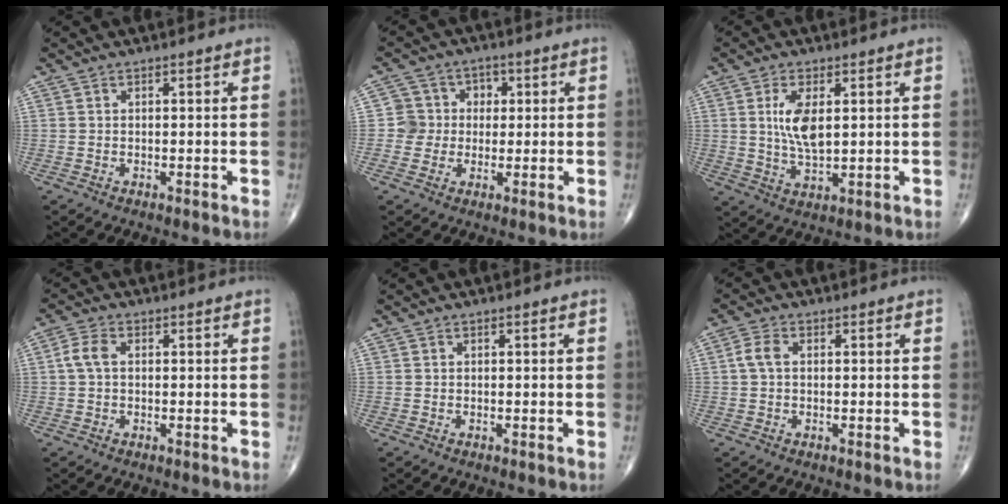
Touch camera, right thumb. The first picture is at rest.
{"total": 5.8, "force": [0.3, 5.7, 0.7], "torque": [0.035, 0.015, -0.004]}
{"total": 7.3, "force": [1.6, 3.1, 6.3], "torque": [-0.123, -0.013, 0.036]}
{"total": 3.4, "force": [0.4, 2.1, 2.7], "torque": [-0.063, 0.009, 0.004]}
{"total": 0.0}
{"total": 2.9, "force": [0.3, 1.7, 2.3], "torque": [-0.052, 0.008, 0.003]}